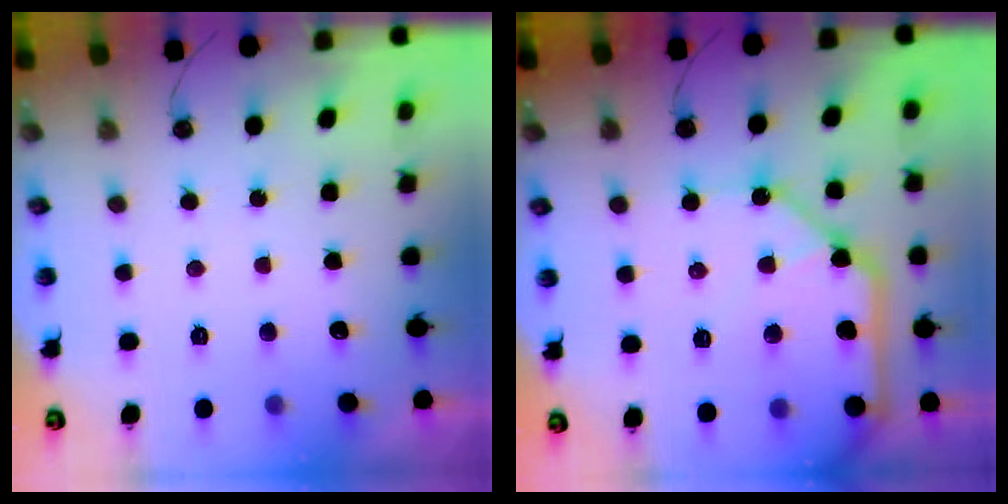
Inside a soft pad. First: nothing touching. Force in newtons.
{"total": 15.0, "press": 14.9, "slide": 2.0}